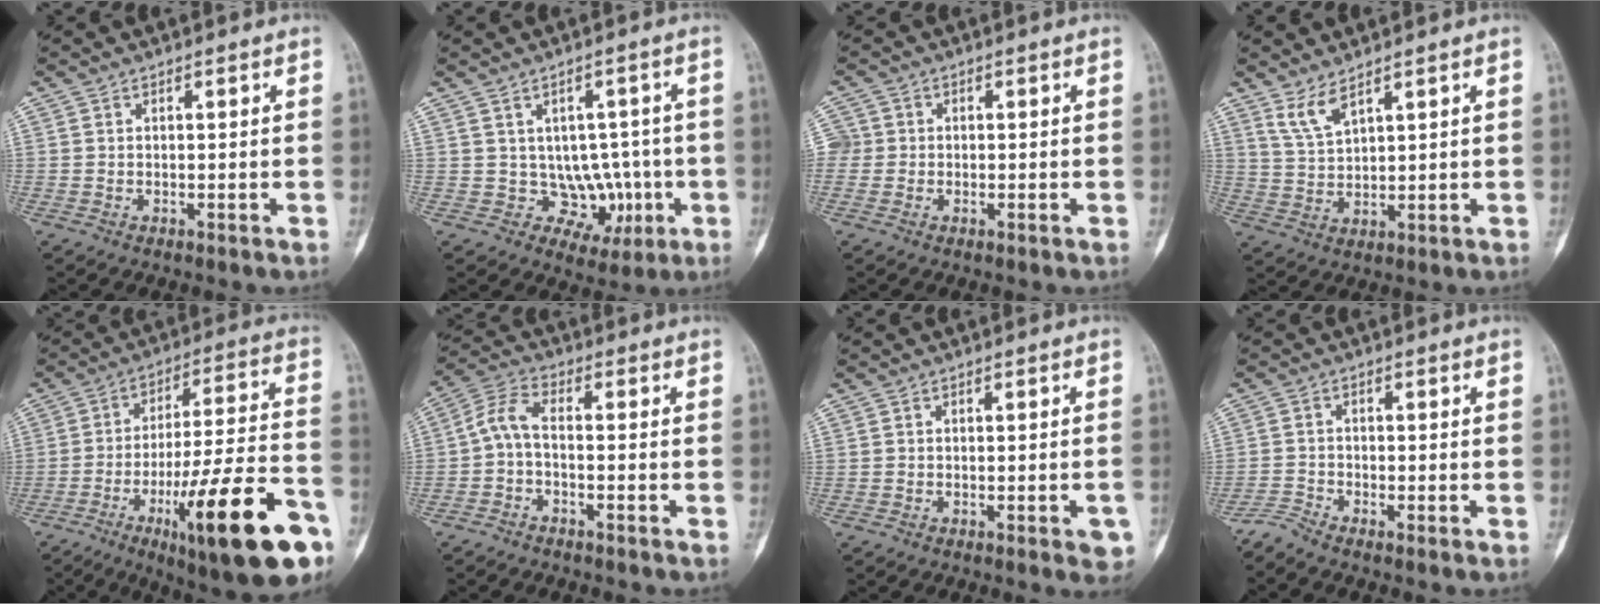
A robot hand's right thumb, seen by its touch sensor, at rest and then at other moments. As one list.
[{"total": 7.7, "force": [-0.6, 6.6, 3.8], "torque": [-0.005, 0.008, 0.008]}, {"total": 3.4, "force": [-0.1, 3.4, 0.7], "torque": [0.000, 0.009, -0.004]}, {"total": 4.7, "force": [3.5, 1.3, 2.9], "torque": [-0.058, -0.027, 0.080]}, {"total": 25.0, "force": [-11.5, 5.4, 21.6], "torque": [-0.302, 0.051, -0.170]}, {"total": 5.0, "force": [-1.5, 1.9, 4.4], "torque": [-0.100, 0.025, -0.039]}, {"total": 3.8, "force": [-1.7, 1.2, 3.2], "torque": [-0.028, 0.006, -0.018]}, {"total": 2.2, "force": [-2.2, -0.2, 0.1], "torque": [-0.007, -0.009, -0.054]}]